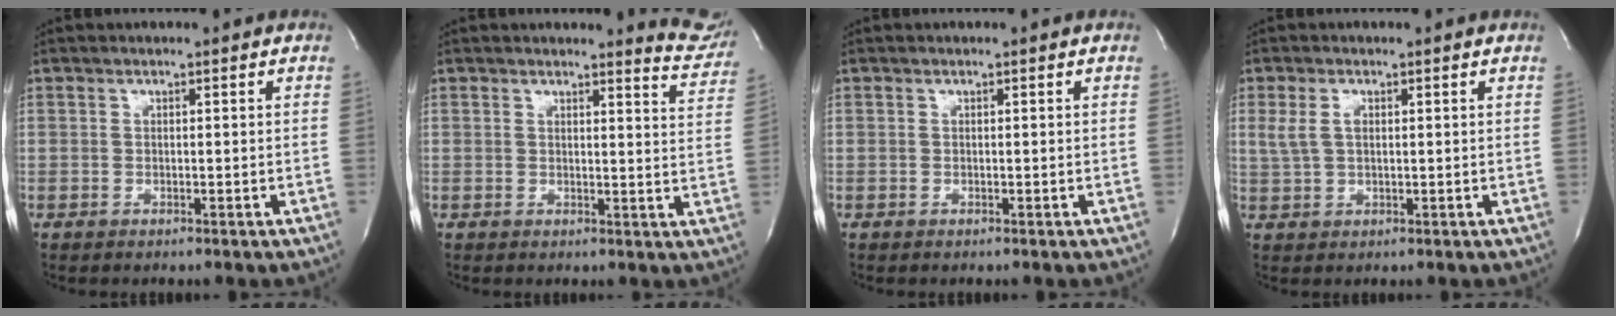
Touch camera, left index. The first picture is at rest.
{"total": 6.4, "force": [6.4, 0.4, 0.2], "torque": [0.006, -0.059, 0.045]}
{"total": 0.0}
{"total": 3.1, "force": [1.1, 1.5, 2.5], "torque": [-0.063, 0.013, 0.028]}